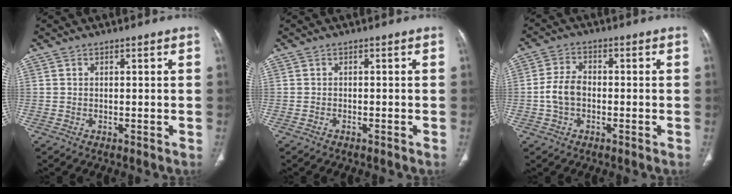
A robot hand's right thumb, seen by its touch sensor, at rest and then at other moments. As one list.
[{"total": 0.7, "force": [-0.6, 0.2, 0.3], "torque": [-0.013, 0.004, -0.008]}, {"total": 5.5, "force": [-1.1, 3.7, 3.9], "torque": [-0.077, 0.019, -0.025]}]